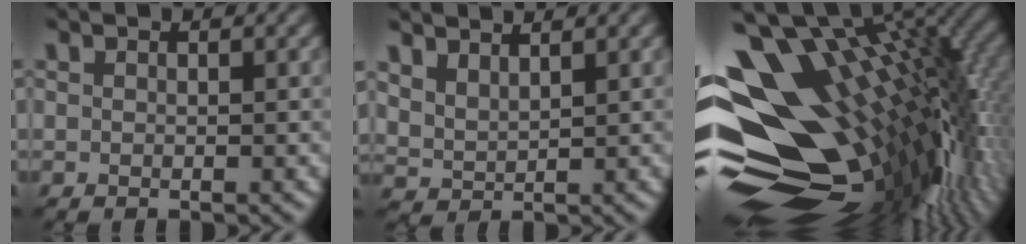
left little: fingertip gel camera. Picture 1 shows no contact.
{"total": 2.9, "force": [2.2, 1.1, 1.4], "torque": [-0.035, 0.003, 0.047]}
{"total": 17.8, "force": [2.0, 9.2, 15.0], "torque": [-0.245, 0.010, 0.044]}